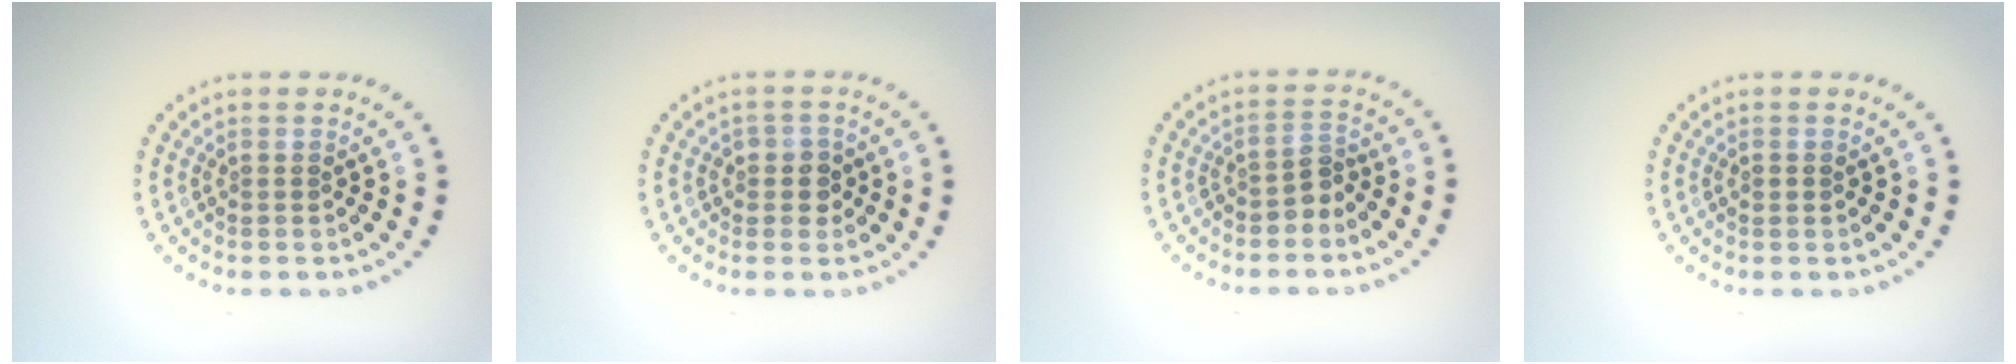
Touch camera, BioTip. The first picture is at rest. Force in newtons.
{"total": 1.9, "press": 1.7, "slide": 0.9}
{"total": 1.5, "press": 1.2, "slide": 1.0}
{"total": 0.8, "press": 0.8, "slide": 0.1}